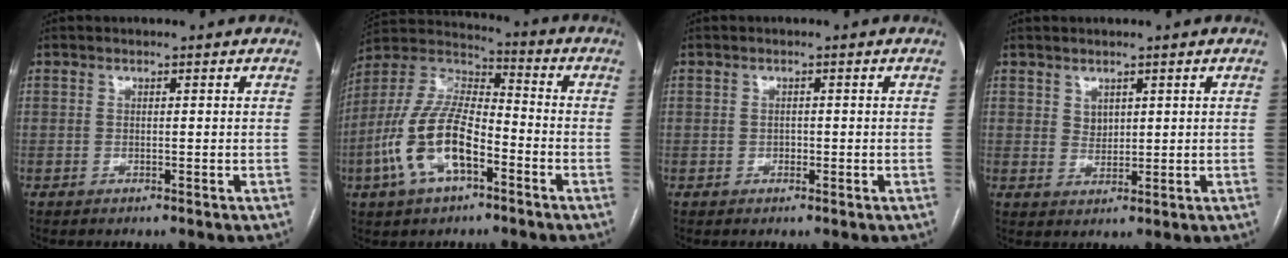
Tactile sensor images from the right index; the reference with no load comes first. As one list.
[{"total": 14.9, "force": [-5.3, 6.1, 12.5], "torque": [-0.270, 0.014, -0.098]}, {"total": 0.8, "force": [-0.2, 0.7, 0.4], "torque": [-0.005, 0.003, -0.004]}, {"total": 2.2, "force": [1.2, 1.7, 1.0], "torque": [-0.018, -0.003, 0.027]}]